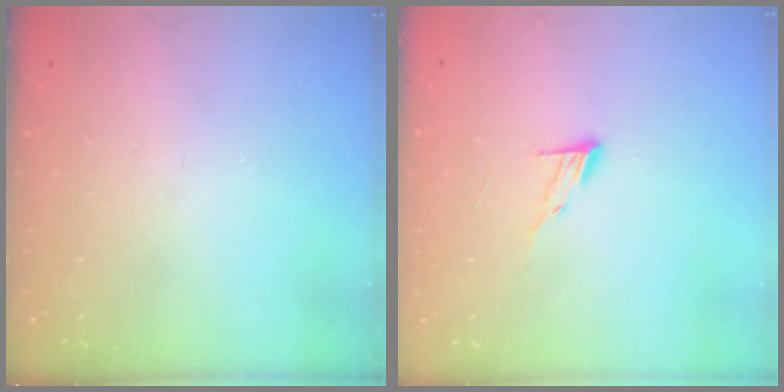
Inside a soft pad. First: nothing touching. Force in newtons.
{"total": 5.9, "press": 5.9, "slide": 0.6}